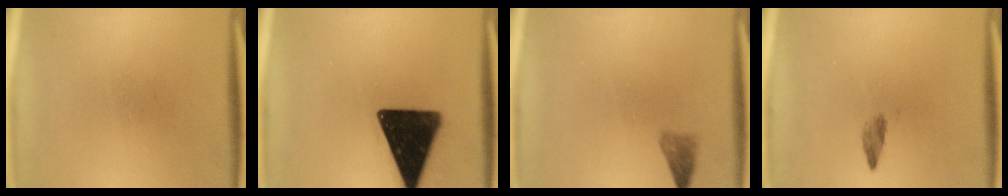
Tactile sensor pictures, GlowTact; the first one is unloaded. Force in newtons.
{"total": 17.2}
{"total": 1.7}
{"total": 1.4}